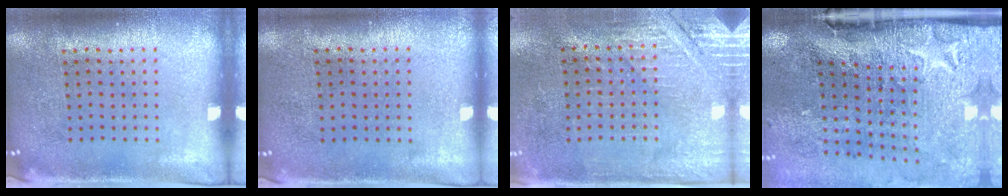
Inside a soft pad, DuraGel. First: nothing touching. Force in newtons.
{"total": 0.0}
{"total": 2.8, "press": 2.7, "slide": 0.9}
{"total": 5.0, "press": 4.0, "slide": 3.0}